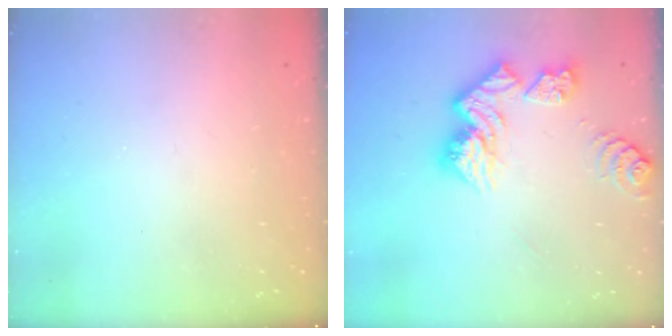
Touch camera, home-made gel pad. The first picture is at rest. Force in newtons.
{"total": 13.1, "press": 13.0, "slide": 1.4}